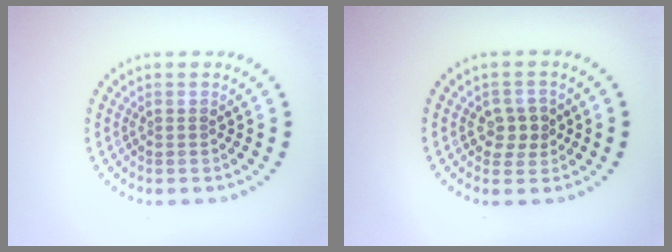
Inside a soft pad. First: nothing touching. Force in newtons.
{"total": 2.4, "press": 2.3, "slide": 0.8}